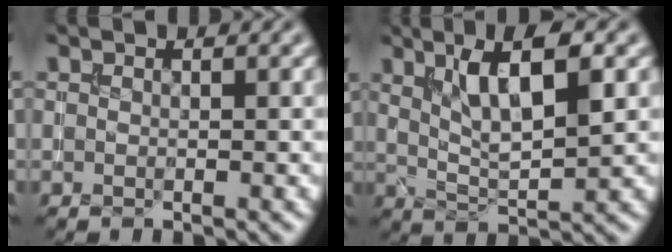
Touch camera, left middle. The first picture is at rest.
{"total": 6.5, "force": [2.5, 1.9, 5.7], "torque": [-0.101, 0.000, 0.043]}